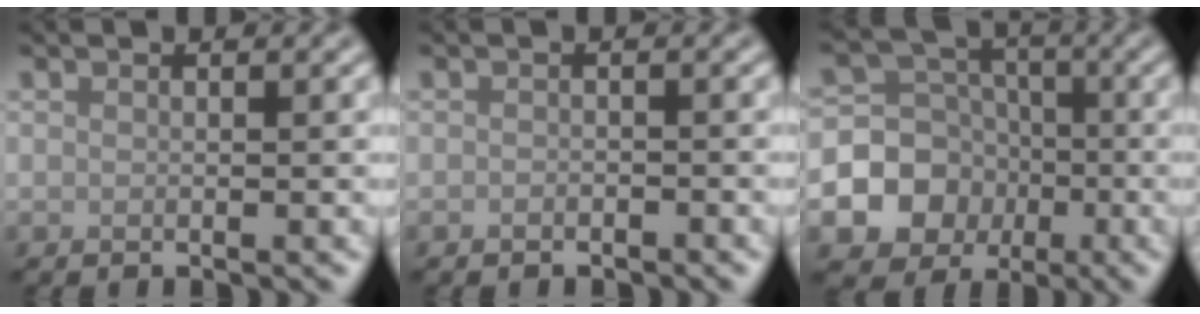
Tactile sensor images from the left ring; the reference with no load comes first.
{"total": 0.6, "force": [-0.4, 0.3, 0.1], "torque": [-0.001, -0.002, -0.007]}
{"total": 10.5, "force": [-3.7, 9.5, 2.4], "torque": [-0.044, -0.024, -0.086]}